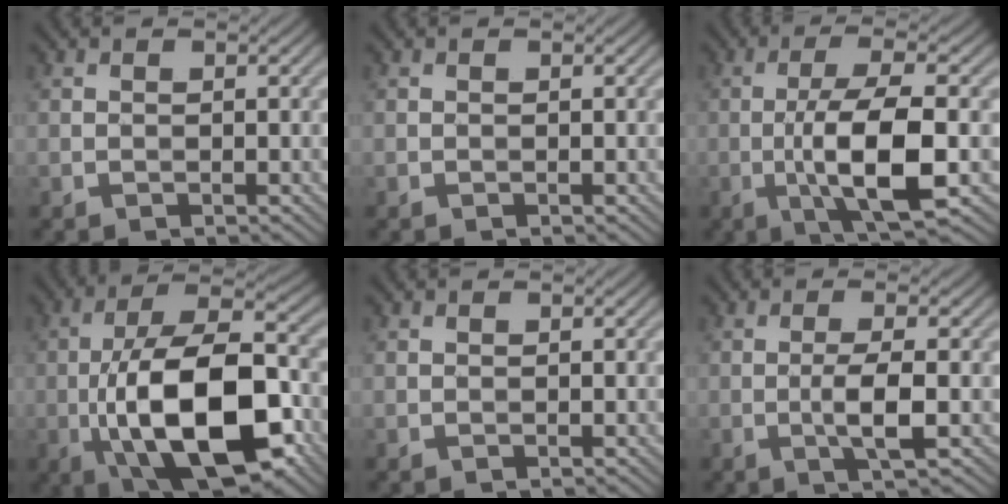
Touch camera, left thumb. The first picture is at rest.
{"total": 0.0}
{"total": 9.4, "force": [-2.1, 2.4, 8.9], "torque": [-0.153, 0.005, -0.043]}
{"total": 16.2, "force": [-4.7, 7.2, 13.7], "torque": [-0.240, 0.000, -0.088]}
{"total": 0.0}
{"total": 3.6, "force": [-0.9, 0.4, 3.5], "torque": [-0.065, 0.002, -0.021]}